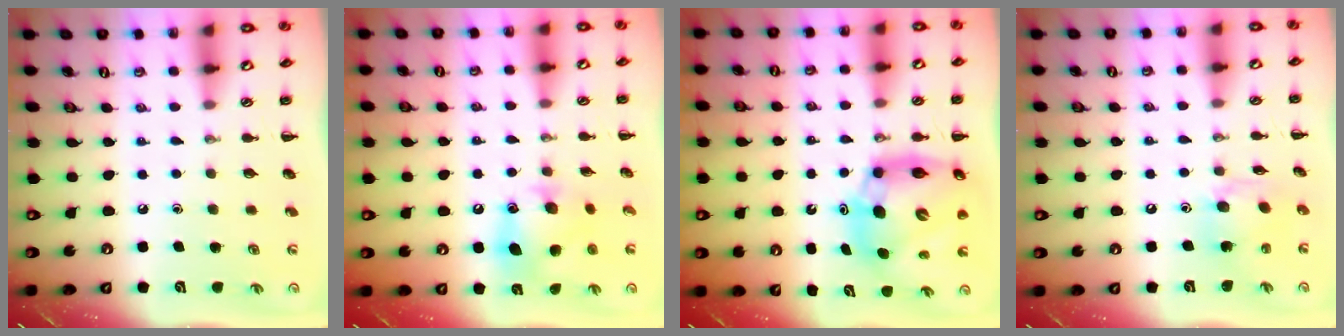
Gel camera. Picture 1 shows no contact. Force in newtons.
{"total": 11.4, "press": 11.3, "slide": 1.7}
{"total": 14.2, "press": 13.6, "slide": 4.2}
{"total": 9.6, "press": 9.6, "slide": 0.9}